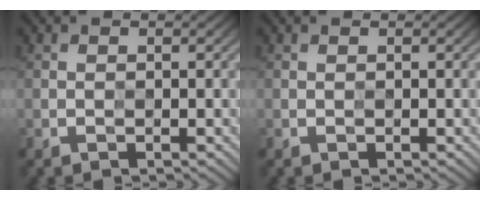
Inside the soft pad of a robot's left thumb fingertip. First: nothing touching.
{"total": 0.0}